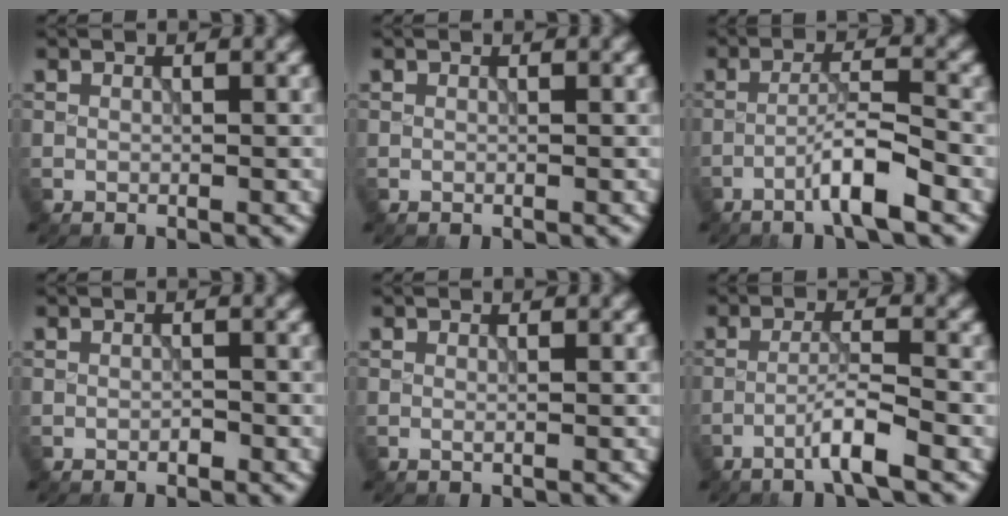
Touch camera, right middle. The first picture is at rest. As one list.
[{"total": 0.0}, {"total": 4.3, "force": [-2.4, 0.1, 3.5], "torque": [-0.062, 0.014, -0.052]}, {"total": 0.6, "force": [-0.3, 0.3, 0.4], "torque": [-0.007, 0.001, -0.005]}, {"total": 0.0}, {"total": 3.3, "force": [-1.9, -0.1, 2.7], "torque": [-0.047, 0.011, -0.044]}]